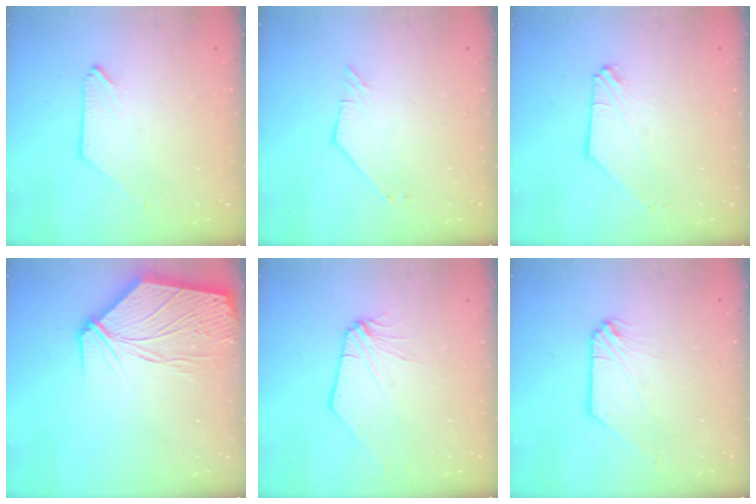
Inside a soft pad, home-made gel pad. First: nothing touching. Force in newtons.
{"total": 2.0, "press": 2.0, "slide": 0.1}
{"total": 0.0}
{"total": 13.1, "press": 12.9, "slide": 2.5}
{"total": 0.0}
{"total": 0.0}